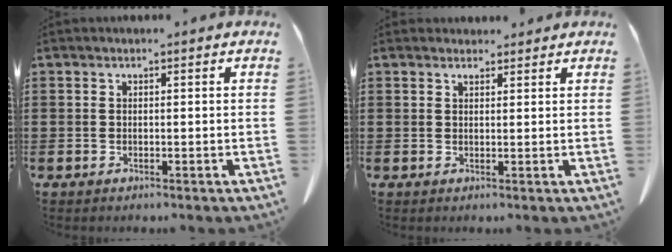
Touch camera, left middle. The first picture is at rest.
{"total": 1.5, "force": [1.3, 0.5, 0.3], "torque": [-0.001, -0.002, 0.024]}